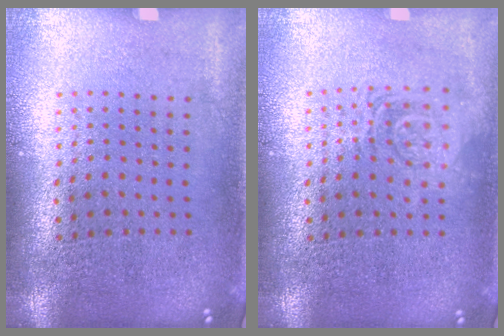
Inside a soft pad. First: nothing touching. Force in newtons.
{"total": 1.2, "press": 1.2, "slide": 0.2}